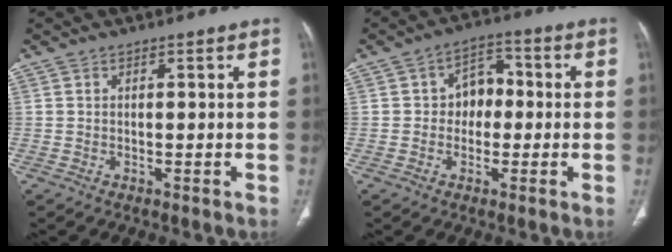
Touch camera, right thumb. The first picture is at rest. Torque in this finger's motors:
{"motor_torque": [-0.06, -0.04, -0.20, 0.37, 0.05]}